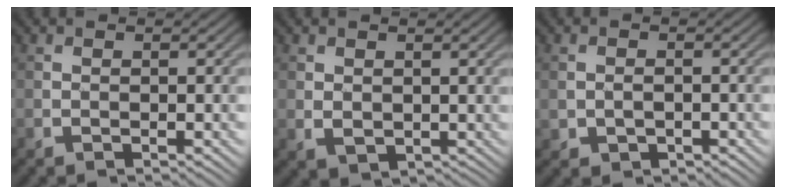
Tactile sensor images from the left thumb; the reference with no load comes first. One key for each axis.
{"total": 2.0, "fx": 0.5, "fy": 1.7, "fz": 0.9, "tx": -0.026, "ty": -0.009, "tz": 0.012}
{"total": 2.1, "fx": -0.7, "fy": 1.7, "fz": 1.1, "tx": -0.023, "ty": -0.003, "tz": -0.012}